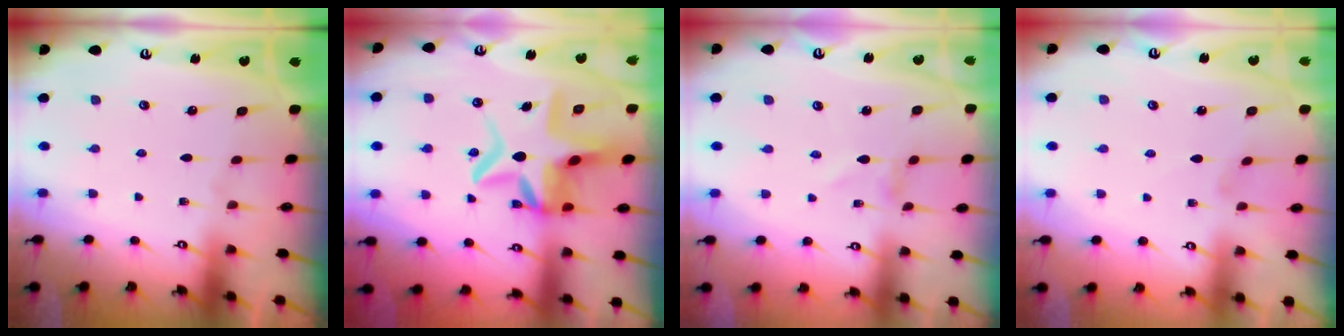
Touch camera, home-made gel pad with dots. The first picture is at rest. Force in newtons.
{"total": 11.6, "press": 11.0, "slide": 3.4}
{"total": 1.0, "press": 1.0, "slide": 0.1}
{"total": 0.0}